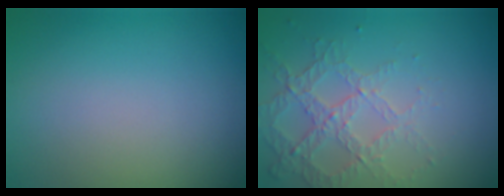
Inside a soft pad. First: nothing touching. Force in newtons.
{"total": 4.0, "press": 3.0, "slide": 2.8}